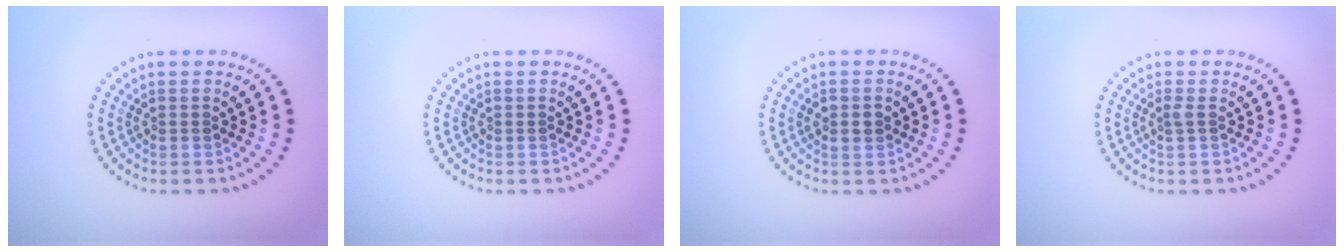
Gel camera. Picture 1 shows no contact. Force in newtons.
{"total": 0.0}
{"total": 1.5, "press": 1.4, "slide": 0.5}
{"total": 0.6, "press": 0.5, "slide": 0.3}